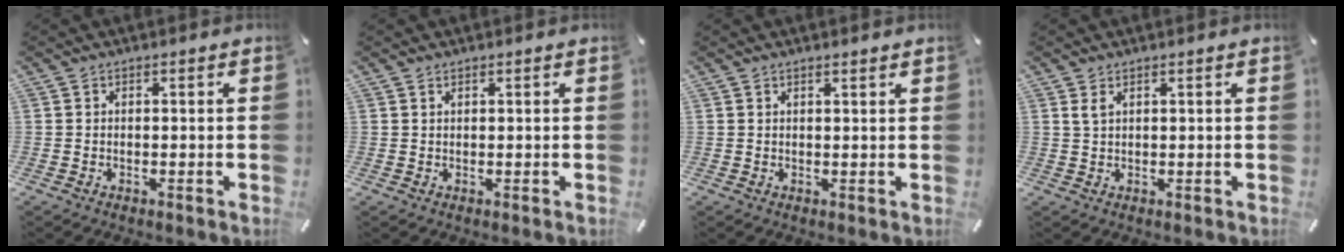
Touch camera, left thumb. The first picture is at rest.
{"total": 0.5, "force": [0.4, 0.2, 0.4], "torque": [-0.006, 0.000, 0.007]}
{"total": 1.0, "force": [0.9, 0.0, 0.4], "torque": [-0.007, -0.003, 0.017]}
{"total": 1.6, "force": [0.9, 0.6, 1.1], "torque": [-0.024, 0.000, 0.017]}